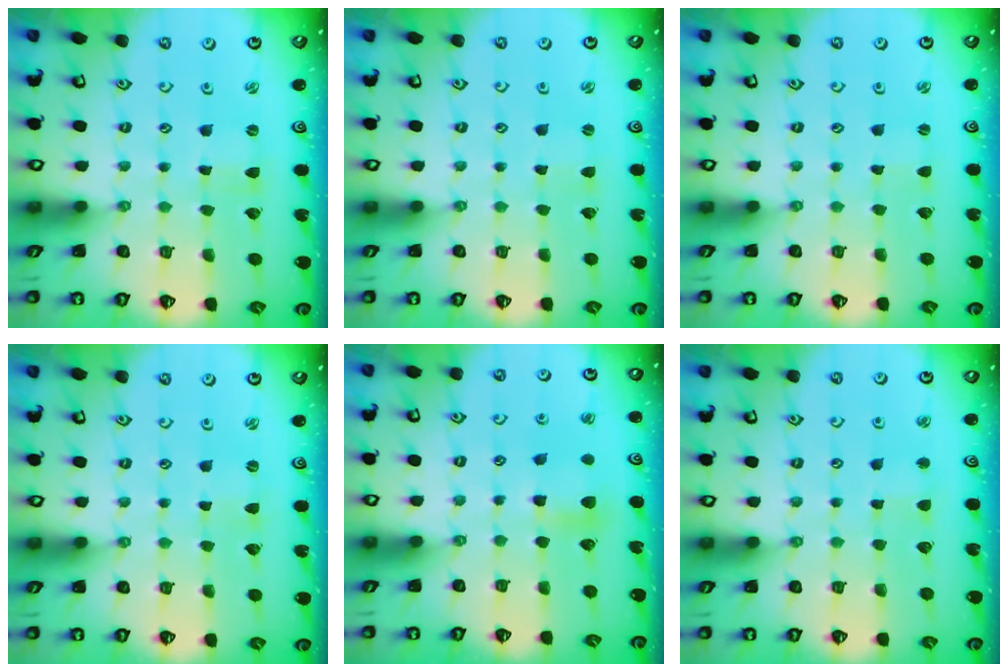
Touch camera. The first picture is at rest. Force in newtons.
{"total": 0.0}
{"total": 0.0}
{"total": 1.1, "press": 1.0, "slide": 0.4}
{"total": 7.6, "press": 7.6, "slide": 0.6}
{"total": 2.3, "press": 2.3, "slide": 0.2}